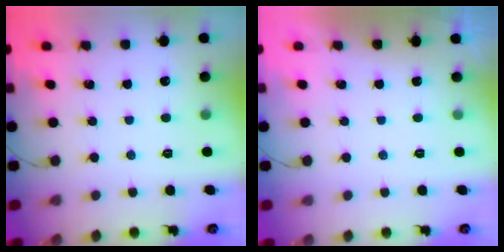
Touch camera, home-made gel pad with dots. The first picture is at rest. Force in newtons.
{"total": 0.0}